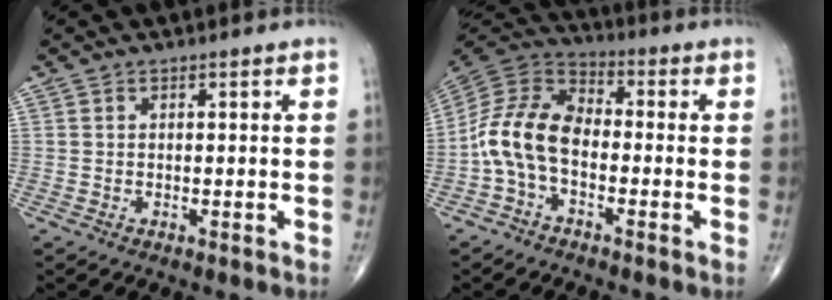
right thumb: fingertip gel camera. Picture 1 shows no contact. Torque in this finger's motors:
{"motor_torque": [1.54, 1.43, 0.82, -1.06, 0.11]}